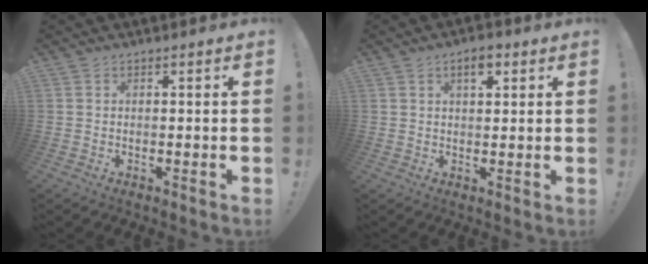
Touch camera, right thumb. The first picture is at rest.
{"total": 4.4, "force": [2.0, 2.2, 3.2], "torque": [-0.041, -0.003, 0.030]}